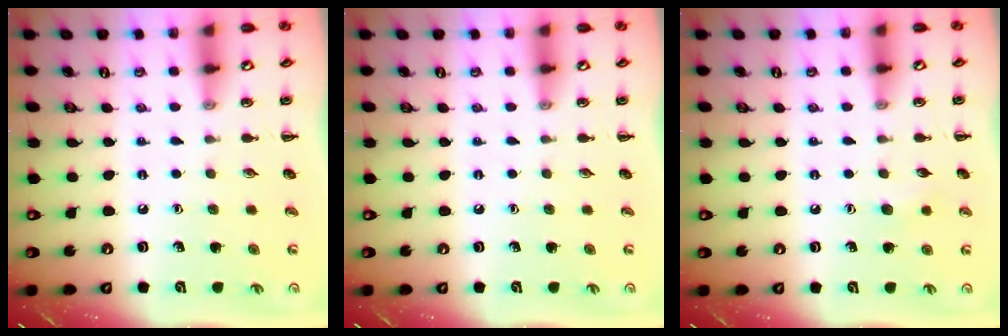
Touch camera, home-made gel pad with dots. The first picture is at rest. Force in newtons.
{"total": 0.0}
{"total": 4.6, "press": 4.5, "slide": 1.0}